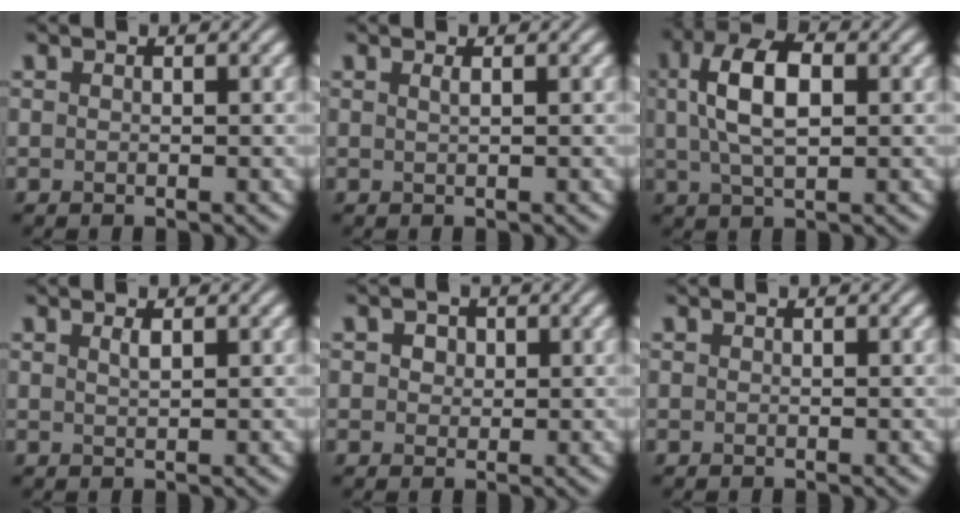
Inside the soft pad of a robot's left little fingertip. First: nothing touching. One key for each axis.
{"total": 0.9, "fx": 0.4, "fy": 0.3, "fz": 0.7, "tx": -0.007, "ty": 0.002, "tz": 0.003}
{"total": 6.6, "fx": 1.3, "fy": 3.2, "fz": 5.6, "tx": -0.108, "ty": 0.015, "tz": 0.019}
{"total": 1.0, "fx": 0.5, "fy": 0.3, "fz": 0.8, "tx": -0.012, "ty": 0.002, "tz": 0.009}
{"total": 2.2, "fx": 0.9, "fy": 1.7, "fz": 1.1, "tx": -0.016, "ty": 0.014, "tz": 0.000}
{"total": 0.0}